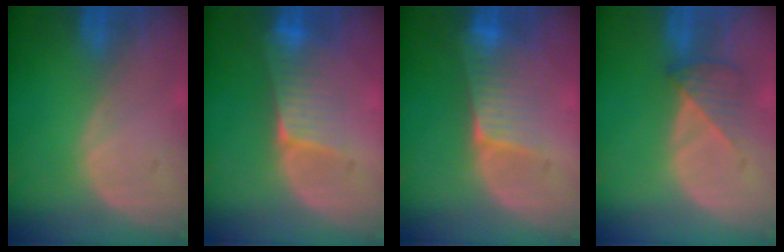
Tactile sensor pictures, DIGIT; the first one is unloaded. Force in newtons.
{"total": 6.4, "press": 5.7, "slide": 2.8}
{"total": 6.4, "press": 5.7, "slide": 2.8}
{"total": 3.4, "press": 3.3, "slide": 0.8}